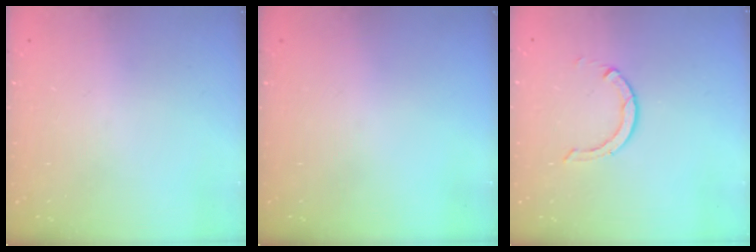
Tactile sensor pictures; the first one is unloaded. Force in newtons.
{"total": 0.0}
{"total": 2.9, "press": 2.9, "slide": 0.4}